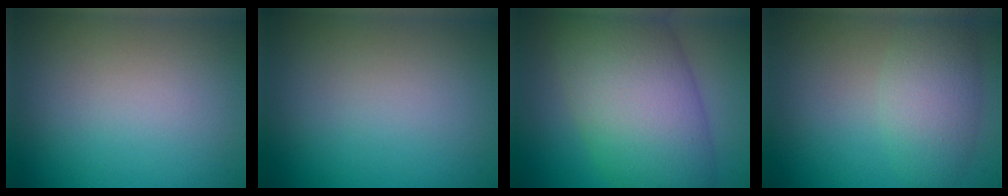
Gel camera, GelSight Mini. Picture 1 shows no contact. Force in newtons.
{"total": 0.0}
{"total": 11.6, "press": 11.6, "slide": 0.3}
{"total": 4.2, "press": 4.1, "slide": 0.3}